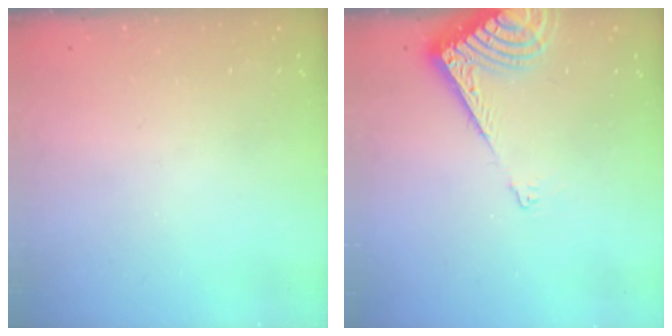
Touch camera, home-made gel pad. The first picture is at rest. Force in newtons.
{"total": 8.6, "press": 8.5, "slide": 1.0}